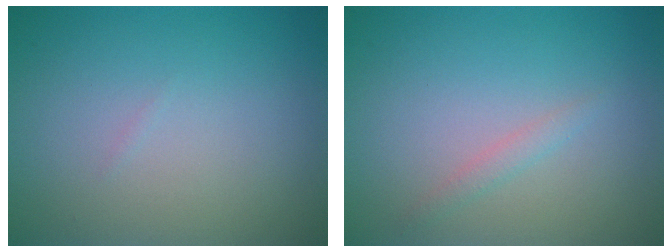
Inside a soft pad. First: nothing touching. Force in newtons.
{"total": 1.0, "press": 1.0, "slide": 0.0}